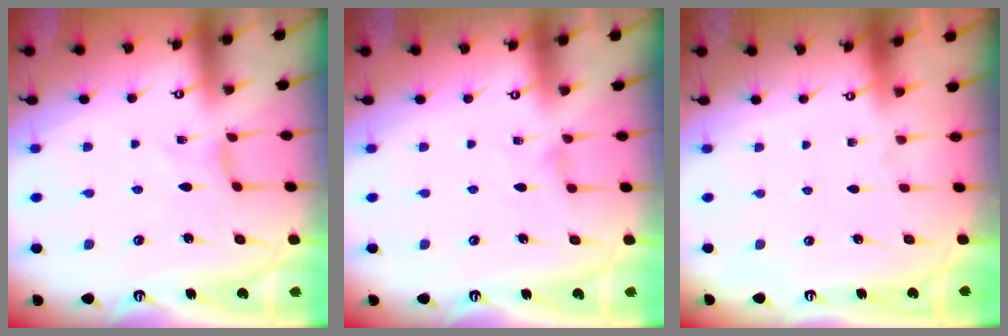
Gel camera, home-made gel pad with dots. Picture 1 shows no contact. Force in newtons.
{"total": 0.0}
{"total": 0.0}